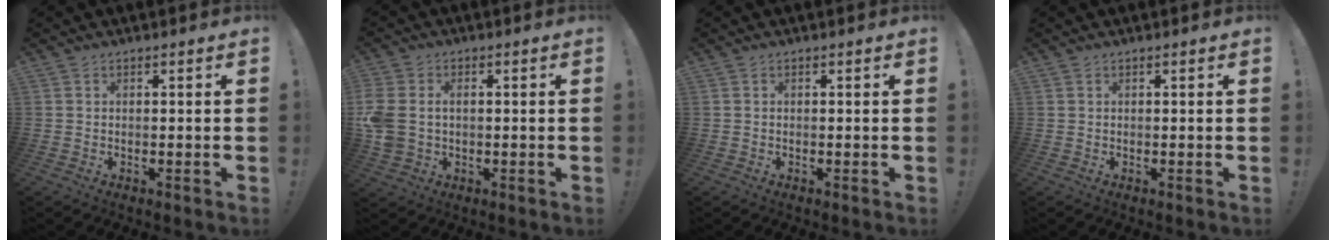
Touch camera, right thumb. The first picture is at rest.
{"total": 7.2, "force": [0.6, 5.5, 4.6], "torque": [-0.109, -0.003, 0.013]}
{"total": 0.0}
{"total": 0.0}